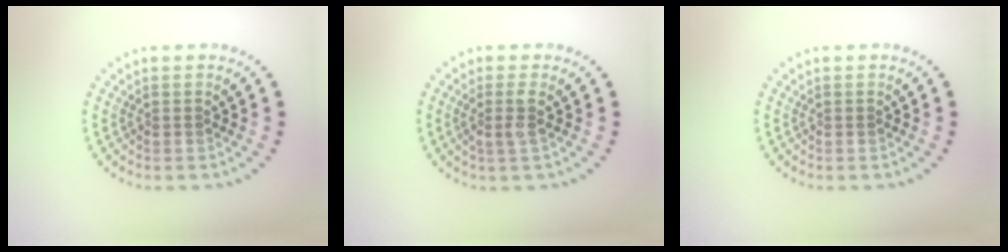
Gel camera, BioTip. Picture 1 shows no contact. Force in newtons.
{"total": 1.7, "press": 1.4, "slide": 1.0}
{"total": 0.0}